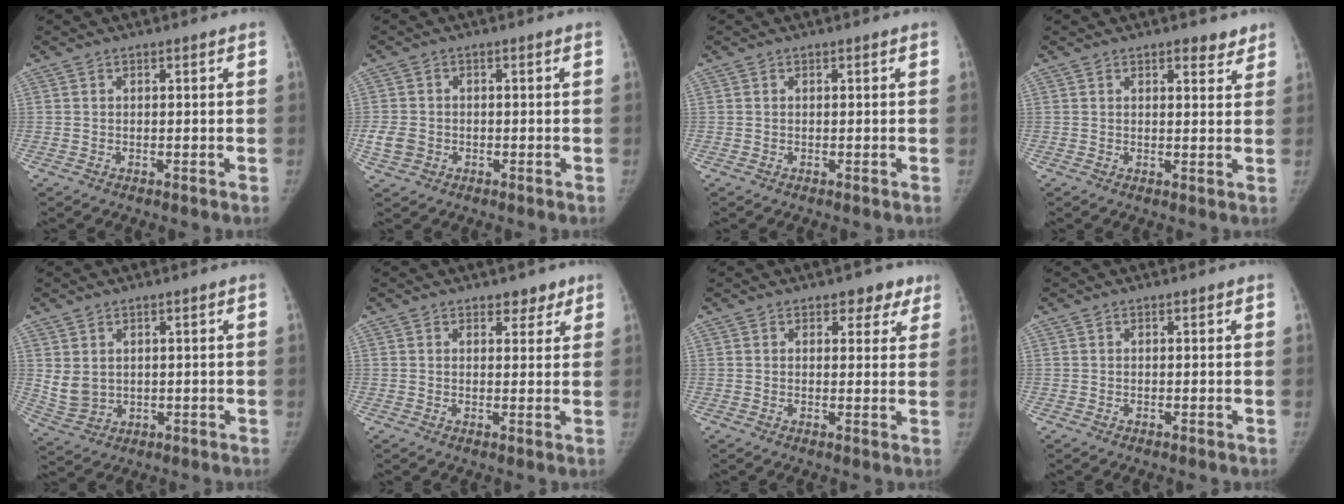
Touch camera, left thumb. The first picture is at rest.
{"total": 3.9, "force": [-1.1, 3.3, 1.8], "torque": [-0.032, 0.006, -0.017]}
{"total": 0.0}
{"total": 3.4, "force": [2.5, 1.5, 1.7], "torque": [-0.002, -0.014, 0.030]}
{"total": 5.0, "force": [1.4, 3.9, 2.8], "torque": [-0.045, -0.014, 0.045]}
{"total": 3.1, "force": [2.3, 1.9, 1.1], "torque": [0.011, -0.012, 0.030]}
{"total": 4.7, "force": [3.0, 2.9, 2.2], "torque": [0.012, -0.011, 0.033]}
{"total": 0.0}